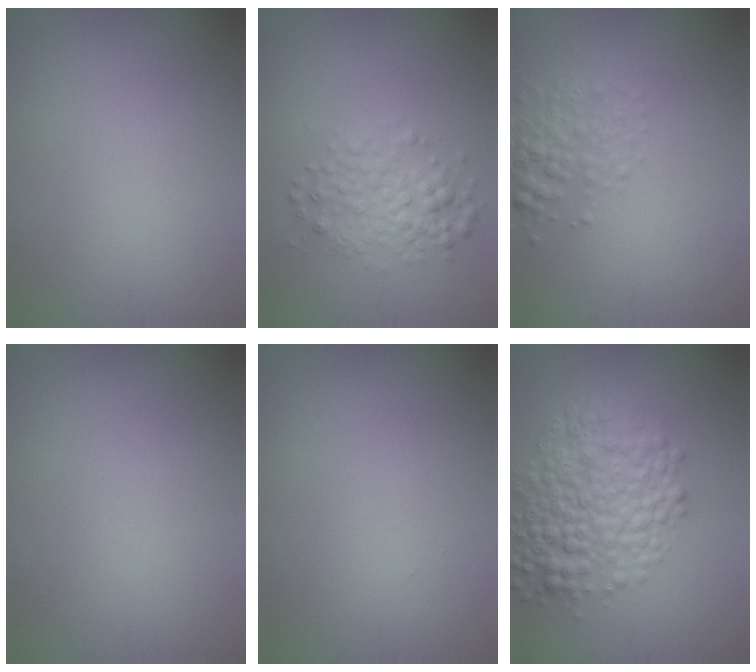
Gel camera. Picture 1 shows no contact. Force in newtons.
{"total": 3.1, "press": 3.1, "slide": 0.1}
{"total": 2.5, "press": 2.5, "slide": 0.1}
{"total": 0.0}
{"total": 0.0}
{"total": 7.3, "press": 7.3, "slide": 0.1}